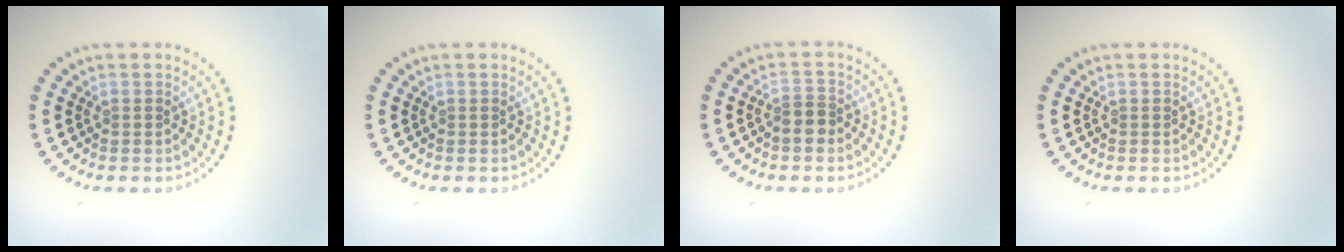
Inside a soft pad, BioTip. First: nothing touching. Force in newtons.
{"total": 0.0}
{"total": 2.1, "press": 1.7, "slide": 1.1}
{"total": 0.0}